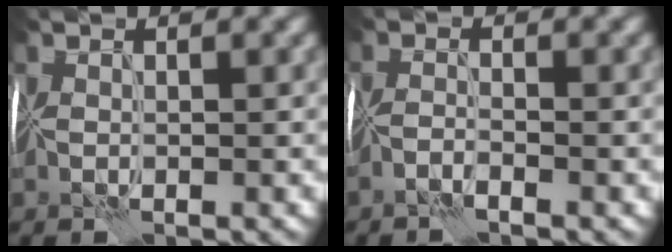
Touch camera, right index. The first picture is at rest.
{"total": 1.4, "force": [-1.2, -0.4, 0.5], "torque": [-0.017, 0.001, -0.031]}